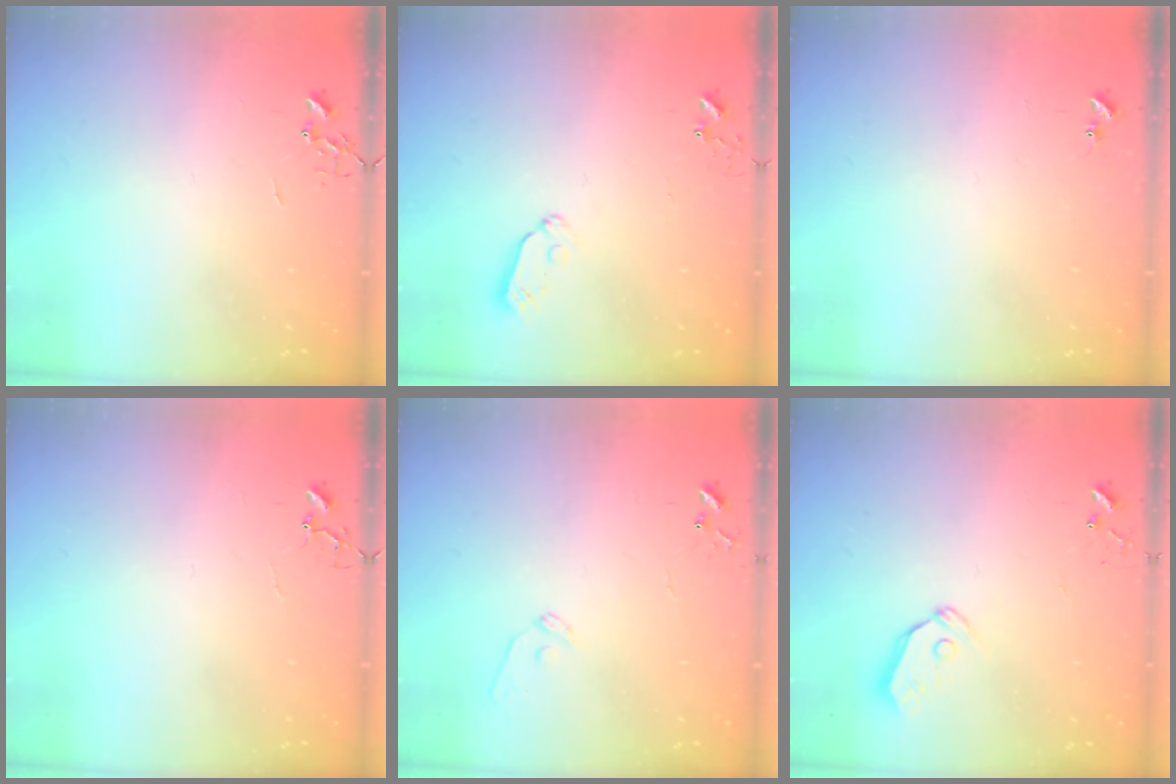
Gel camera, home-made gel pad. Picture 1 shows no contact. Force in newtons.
{"total": 3.7, "press": 3.6, "slide": 0.5}
{"total": 6.8, "press": 6.7, "slide": 0.5}
{"total": 3.7, "press": 3.7, "slide": 0.3}
{"total": 8.1, "press": 8.0, "slide": 0.8}
{"total": 4.8, "press": 4.8, "slide": 0.4}